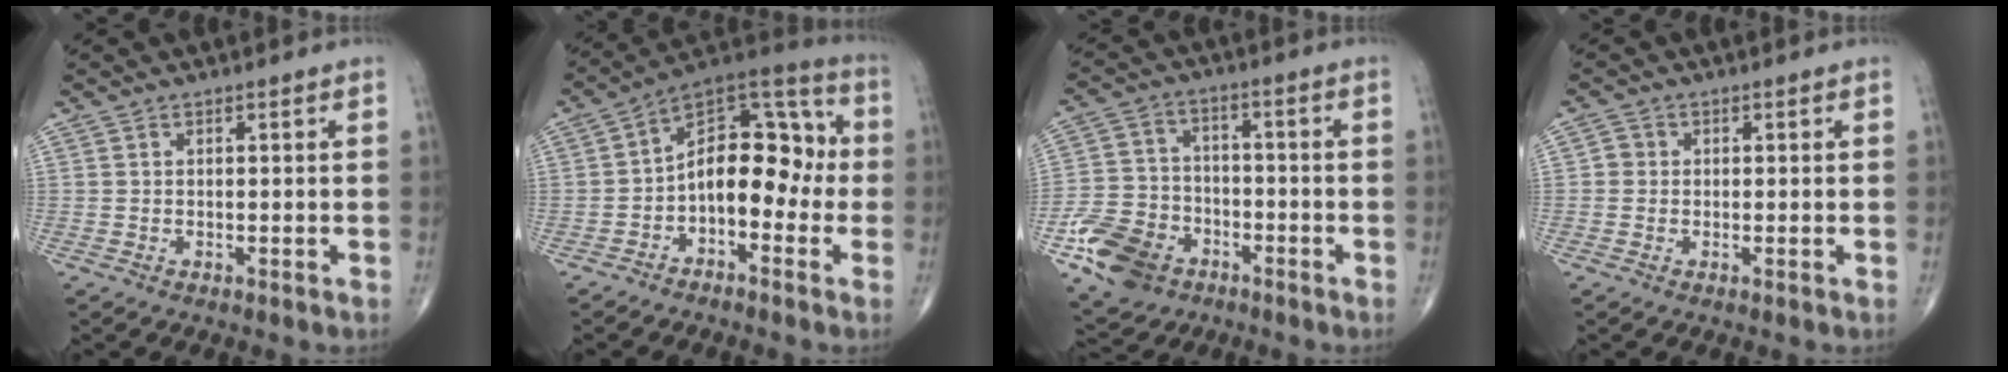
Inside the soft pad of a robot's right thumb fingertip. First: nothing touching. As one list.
[{"total": 14.3, "force": [-2.1, 8.4, 11.3], "torque": [-0.139, 0.054, -0.049]}, {"total": 12.9, "force": [-6.4, 9.4, 6.1], "torque": [-0.097, 0.029, -0.117]}, {"total": 1.8, "force": [-0.1, 1.7, 0.6], "torque": [0.002, 0.005, -0.006]}]